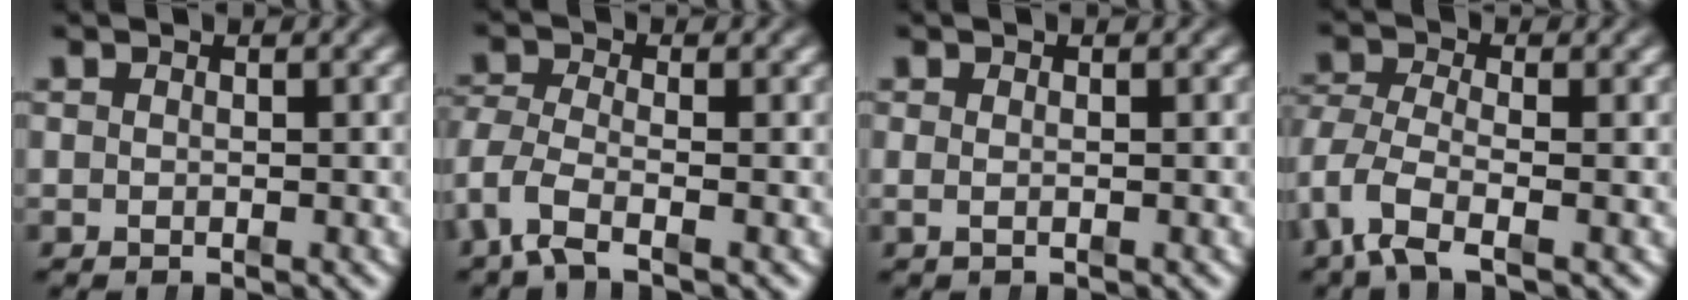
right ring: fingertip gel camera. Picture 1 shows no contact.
{"total": 3.7, "force": [-1.5, 2.1, 2.6], "torque": [-0.082, -0.029, -0.015]}
{"total": 0.8, "force": [0.0, -0.2, 0.8], "torque": [-0.012, -0.002, 0.001]}
{"total": 4.3, "force": [-1.4, 2.5, 3.2], "torque": [-0.101, -0.034, -0.011]}